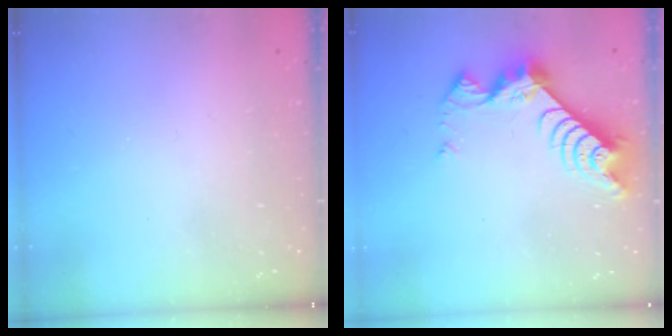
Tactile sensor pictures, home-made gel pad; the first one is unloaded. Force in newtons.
{"total": 10.2, "press": 10.2, "slide": 0.9}